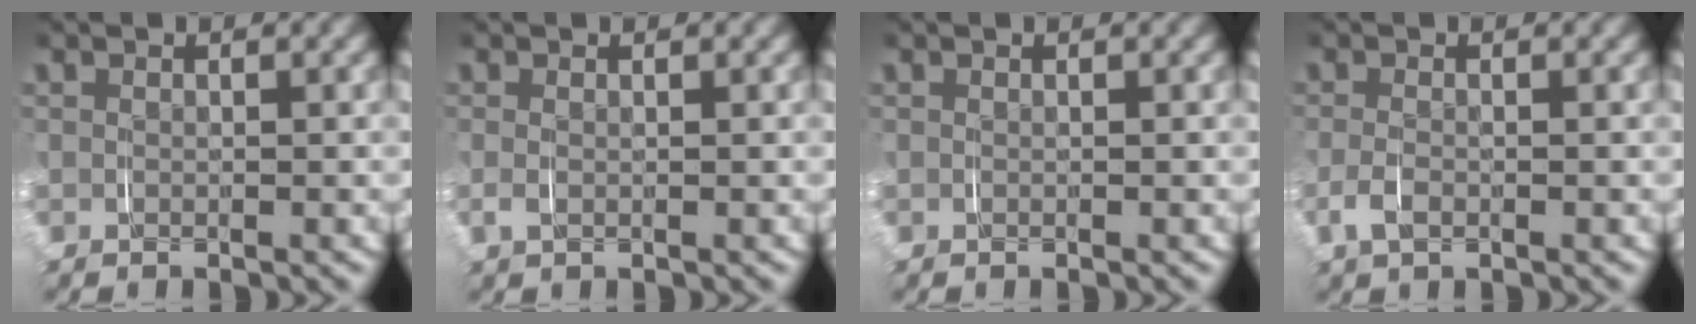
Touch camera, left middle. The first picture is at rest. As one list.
[{"total": 0.7, "force": [0.0, 0.3, 0.6], "torque": [-0.021, -0.005, 0.002]}, {"total": 0.0}, {"total": 1.7, "force": [-0.6, 0.9, 1.3], "torque": [-0.038, -0.003, -0.010]}]